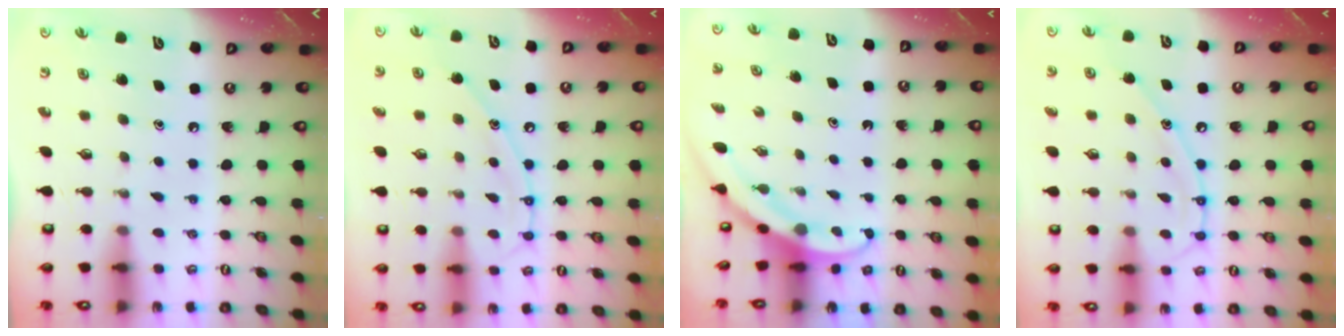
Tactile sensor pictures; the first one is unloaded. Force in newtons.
{"total": 10.7, "press": 10.7, "slide": 1.0}
{"total": 3.3, "press": 3.3, "slide": 0.1}
{"total": 11.8, "press": 11.8, "slide": 1.0}